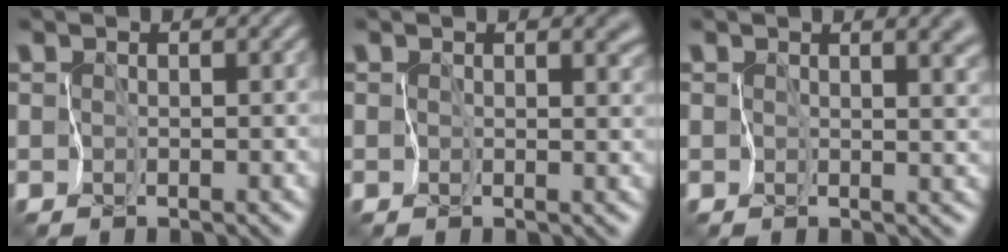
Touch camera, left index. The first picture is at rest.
{"total": 1.8, "force": [0.7, 1.1, 1.3], "torque": [-0.014, -0.002, 0.012]}
{"total": 3.8, "force": [1.4, 2.0, 2.9], "torque": [-0.026, -0.004, 0.022]}